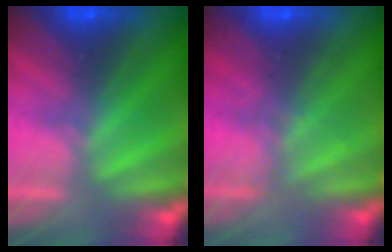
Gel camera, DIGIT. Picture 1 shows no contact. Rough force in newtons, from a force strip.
{"total": 2.0}